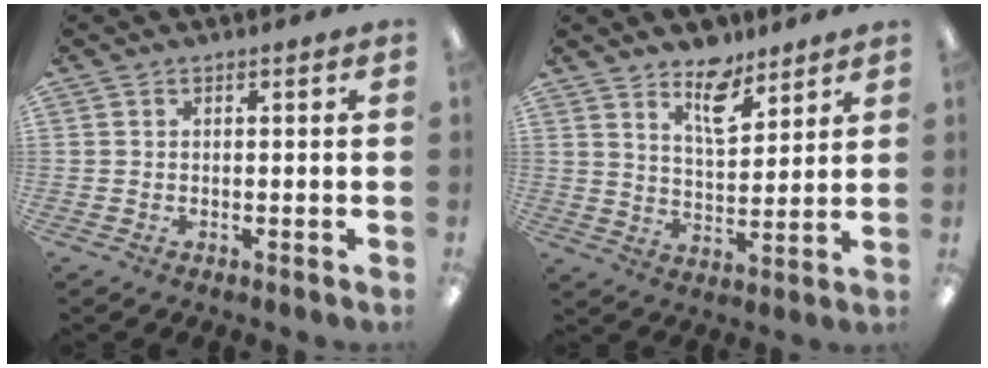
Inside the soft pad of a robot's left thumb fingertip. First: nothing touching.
{"total": 9.4, "force": [7.1, 4.0, 4.6], "torque": [-0.062, -0.042, 0.122]}